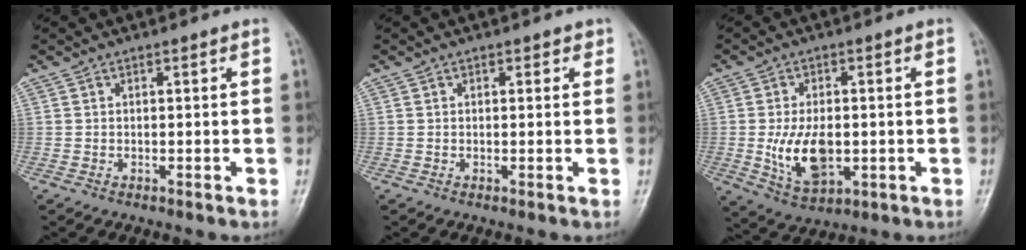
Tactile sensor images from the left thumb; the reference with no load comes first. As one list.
[{"total": 1.3, "force": [0.7, 0.9, 0.6], "torque": [0.006, -0.002, 0.005]}, {"total": 10.0, "force": [-1.1, 5.9, 8.0], "torque": [-0.133, -0.006, -0.010]}]